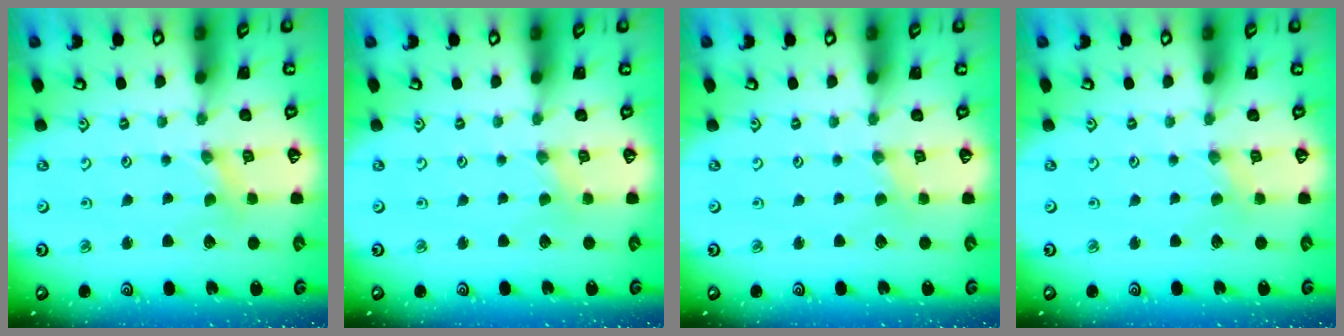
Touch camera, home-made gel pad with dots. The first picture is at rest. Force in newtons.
{"total": 0.0}
{"total": 0.0}
{"total": 0.0}